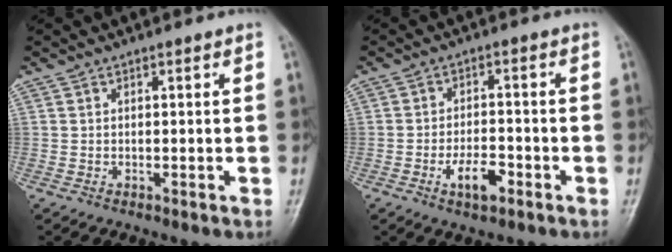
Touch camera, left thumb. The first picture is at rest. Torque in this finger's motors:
{"motor_torque": [-0.27, 0.53, 0.53, 0.34, 0.11]}